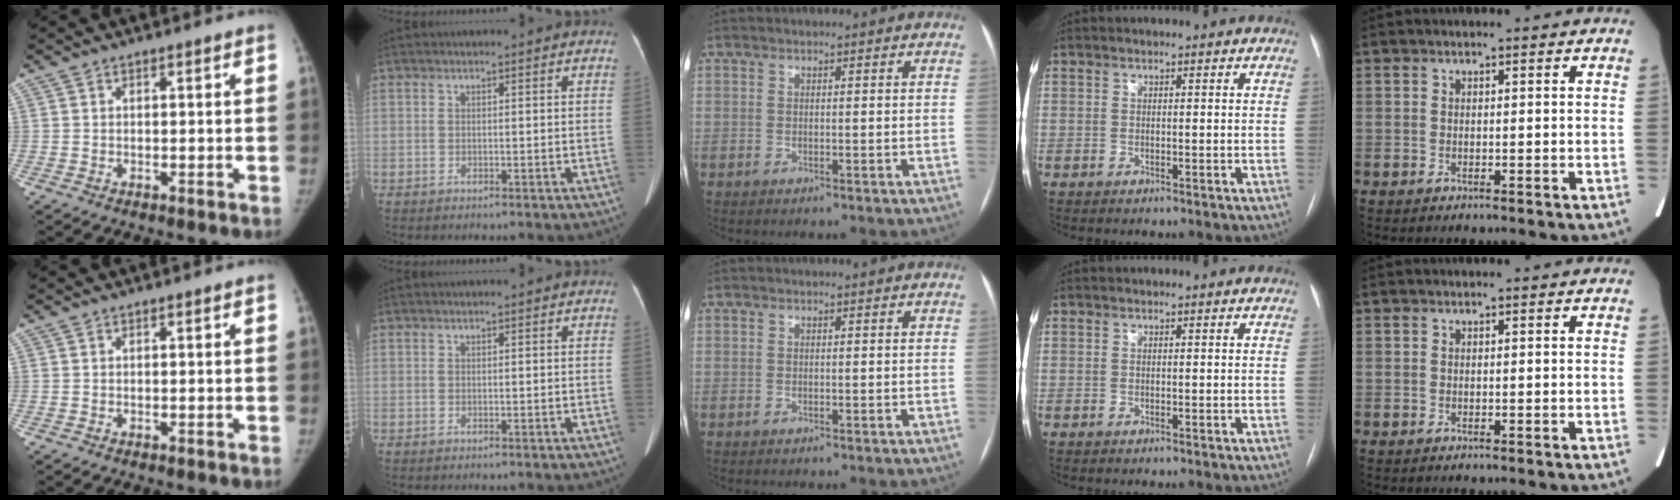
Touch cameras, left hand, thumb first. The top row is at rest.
{}